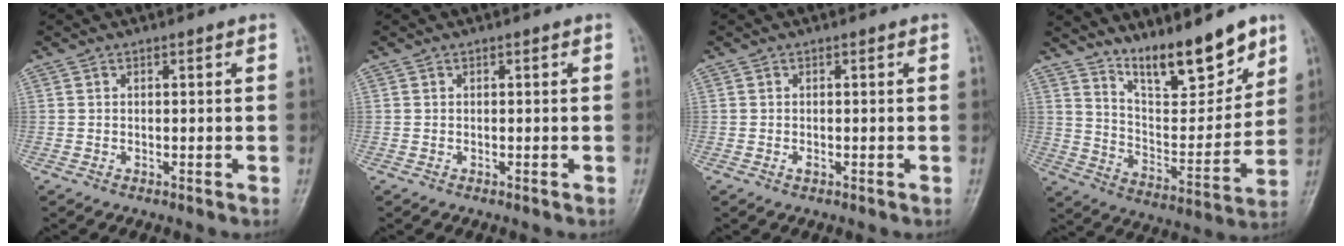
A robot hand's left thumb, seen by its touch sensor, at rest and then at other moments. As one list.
[{"total": 0.0}, {"total": 0.8, "force": [-0.2, 0.5, 0.6], "torque": [-0.007, -0.001, -0.005]}, {"total": 15.8, "force": [11.6, 5.1, 9.5], "torque": [-0.107, -0.082, 0.201]}]